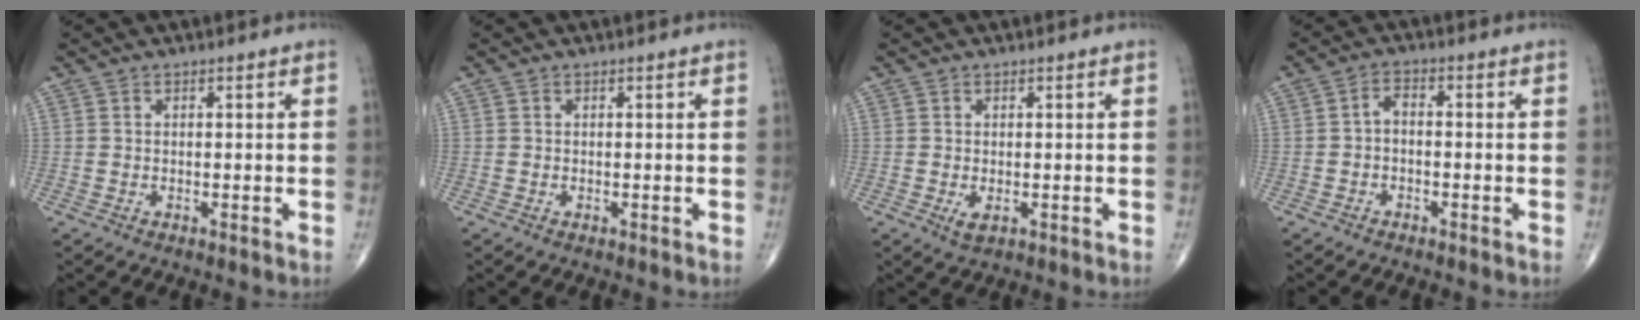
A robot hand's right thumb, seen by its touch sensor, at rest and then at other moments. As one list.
[{"total": 0.0}, {"total": 1.9, "force": [-0.4, 1.0, 1.6], "torque": [-0.030, -0.005, -0.004]}, {"total": 2.6, "force": [-0.7, 1.5, 2.0], "torque": [-0.031, 0.017, -0.018]}]